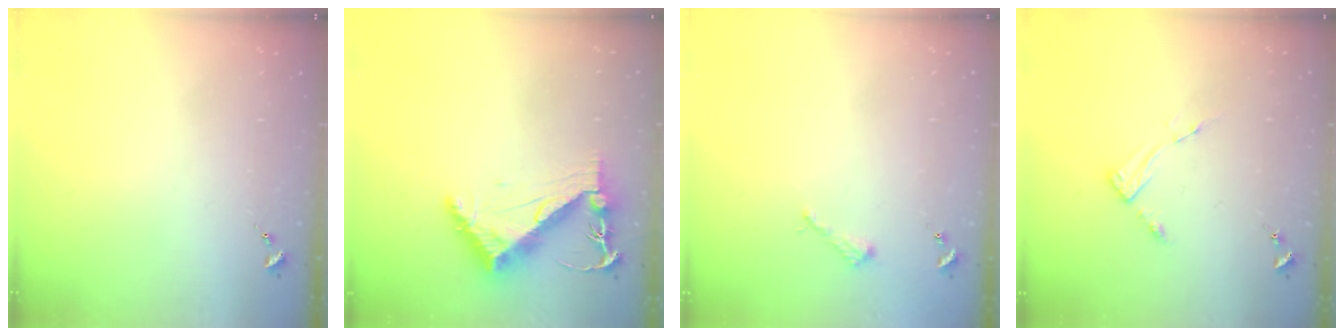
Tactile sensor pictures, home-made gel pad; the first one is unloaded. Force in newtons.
{"total": 7.8, "press": 7.7, "slide": 1.0}
{"total": 2.6, "press": 2.6, "slide": 0.3}
{"total": 3.6, "press": 3.5, "slide": 0.4}